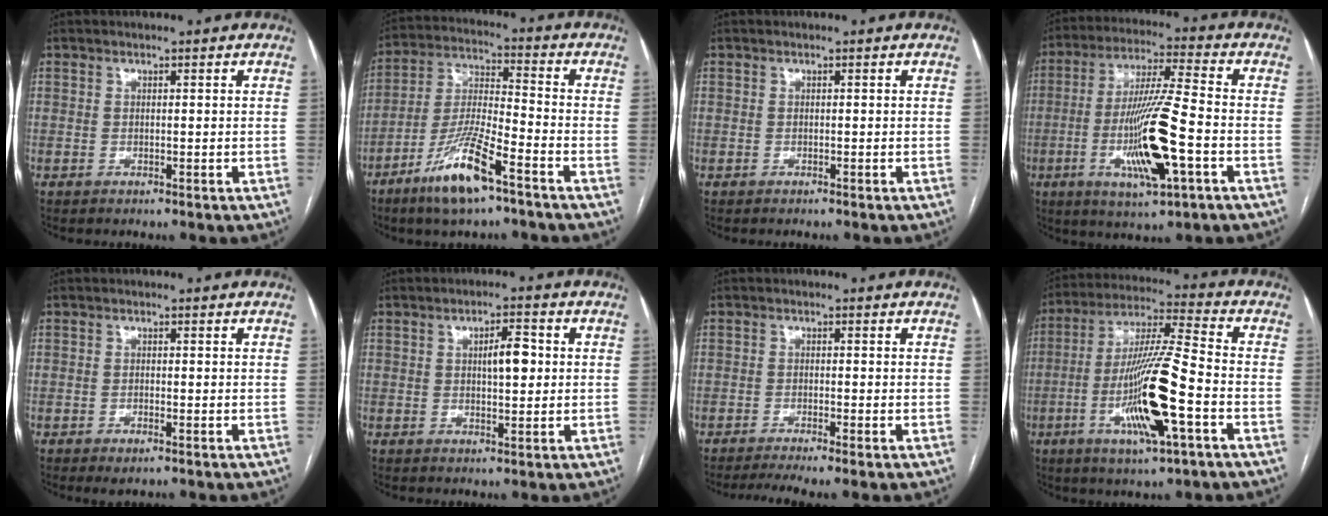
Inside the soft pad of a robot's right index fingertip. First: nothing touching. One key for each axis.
{"total": 12.2, "fx": -7.5, "fy": 1.7, "fz": 9.5, "tx": -0.194, "ty": -0.018, "tz": -0.141}
{"total": 0.0}
{"total": 15.2, "fx": -4.3, "fy": 1.2, "fz": 14.5, "tx": -0.282, "ty": -0.012, "tz": -0.076}
{"total": 1.9, "fx": -1.2, "fy": 0.5, "fz": 1.4, "tx": -0.024, "ty": -0.003, "tz": -0.015}
{"total": 4.5, "fx": 0.6, "fy": 1.4, "fz": 4.3, "tx": -0.068, "ty": 0.007, "tz": 0.011}
{"total": 5.1, "fx": -4.0, "fy": -0.3, "fz": 3.2, "tx": -0.050, "ty": -0.005, "tz": -0.063}
{"total": 16.3, "fx": -4.9, "fy": 1.0, "fz": 15.5, "tx": -0.304, "ty": -0.011, "tz": -0.088}